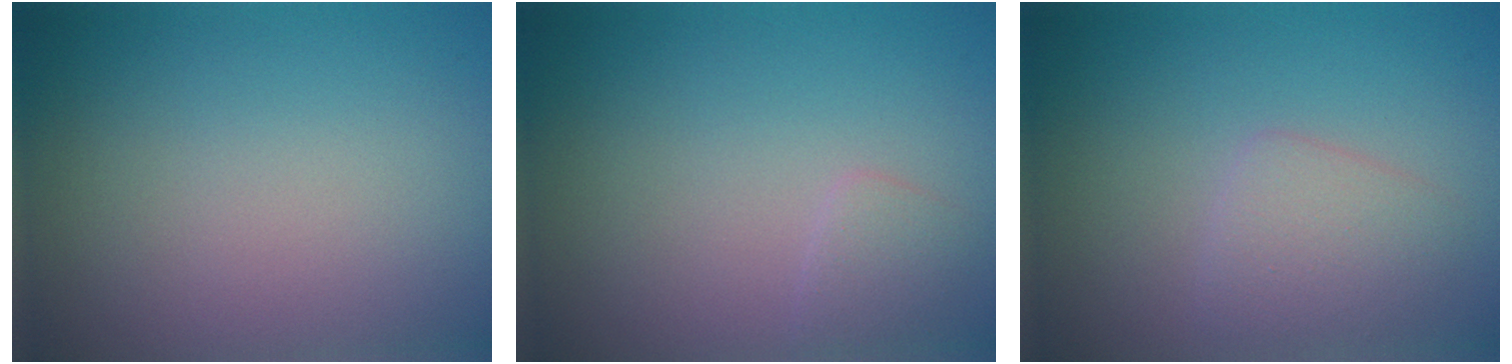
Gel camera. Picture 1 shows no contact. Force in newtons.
{"total": 1.2, "press": 1.2, "slide": 0.1}
{"total": 2.2, "press": 2.2, "slide": 0.1}